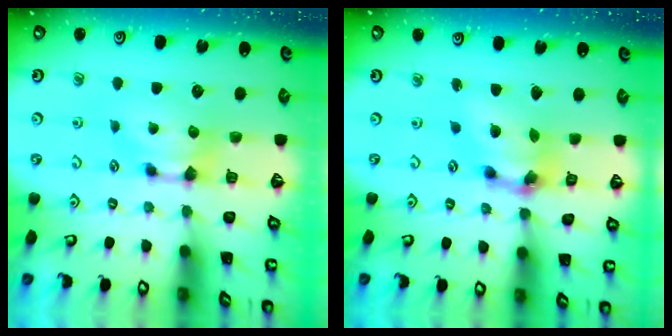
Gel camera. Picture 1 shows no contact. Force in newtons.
{"total": 6.2, "press": 5.7, "slide": 2.3}